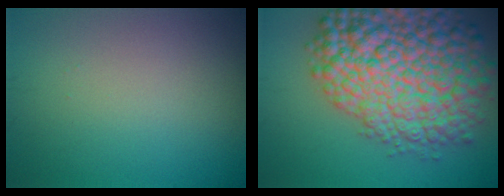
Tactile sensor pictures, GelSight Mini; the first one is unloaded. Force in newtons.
{"total": 12.4, "press": 12.4, "slide": 0.5}